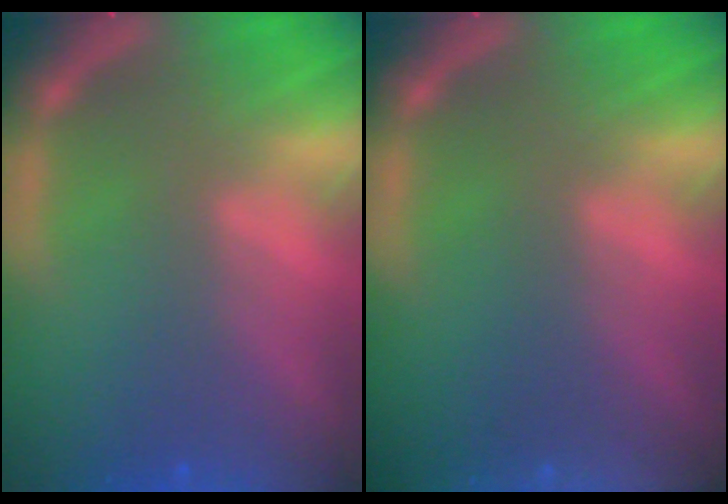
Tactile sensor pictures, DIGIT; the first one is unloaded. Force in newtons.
{"total": 3.5}